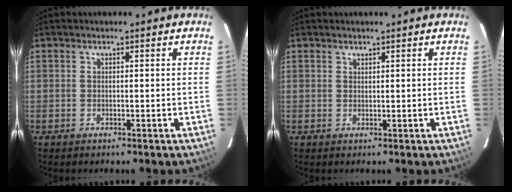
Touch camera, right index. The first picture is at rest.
{"total": 0.6, "force": [0.5, 0.2, 0.0], "torque": [0.000, 0.001, 0.012]}